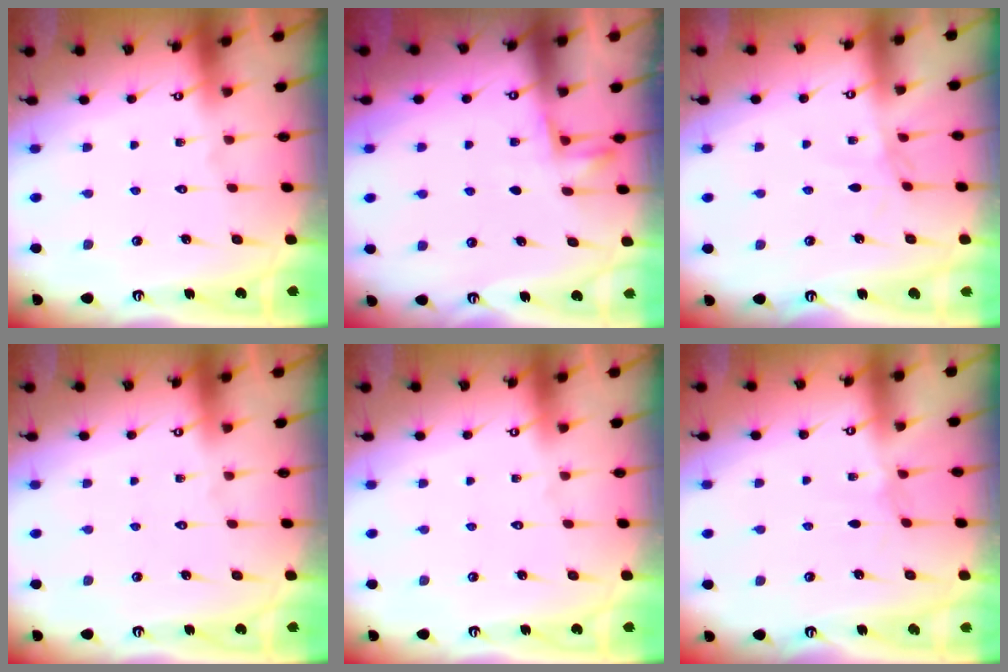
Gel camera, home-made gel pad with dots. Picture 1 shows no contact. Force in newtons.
{"total": 4.9, "press": 4.7, "slide": 1.3}
{"total": 1.8, "press": 1.8, "slide": 0.3}
{"total": 0.0}
{"total": 0.0}
{"total": 0.7, "press": 0.6, "slide": 0.3}